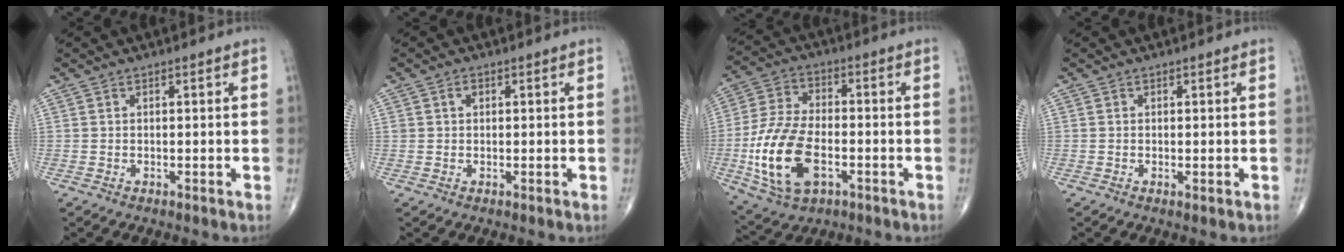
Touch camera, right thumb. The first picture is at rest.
{"total": 1.2, "force": [0.4, 1.0, 0.6], "torque": [-0.005, 0.001, 0.005]}
{"total": 16.5, "force": [-4.4, 9.1, 13.0], "torque": [-0.261, 0.013, -0.078]}
{"total": 0.7, "force": [-0.1, 0.2, 0.6], "torque": [-0.014, -0.003, -0.003]}